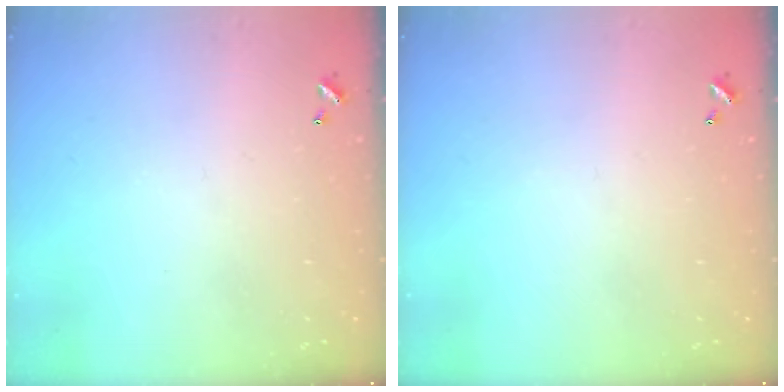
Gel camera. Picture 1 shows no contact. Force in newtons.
{"total": 0.0}